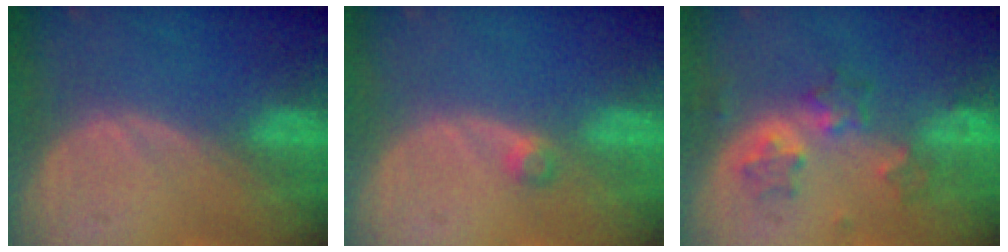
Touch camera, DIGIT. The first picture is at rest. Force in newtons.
{"total": 1.6, "press": 1.4, "slide": 0.9}
{"total": 5.4, "press": 5.1, "slide": 1.5}